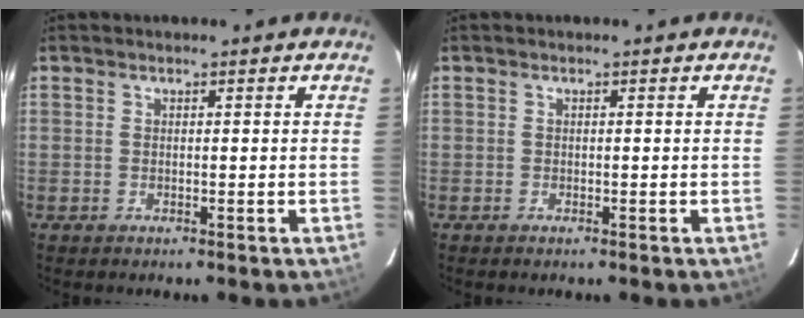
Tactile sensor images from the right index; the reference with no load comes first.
{"total": 0.0}